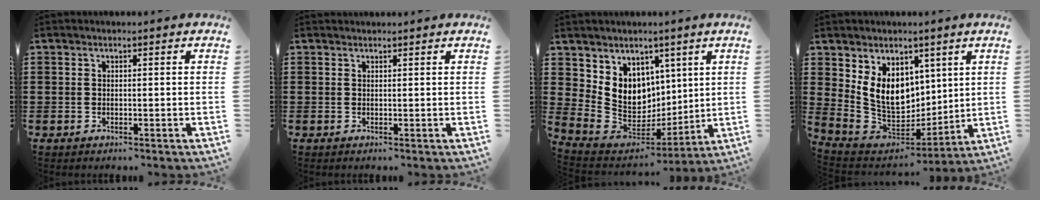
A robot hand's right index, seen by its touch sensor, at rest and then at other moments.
{"total": 0.6, "force": [0.5, -0.3, -0.1], "torque": [0.003, 0.001, 0.010]}
{"total": 9.0, "force": [3.5, 8.0, 2.1], "torque": [-0.094, -0.052, 0.074]}
{"total": 10.5, "force": [3.8, 8.1, 5.4], "torque": [-0.133, -0.022, 0.076]}